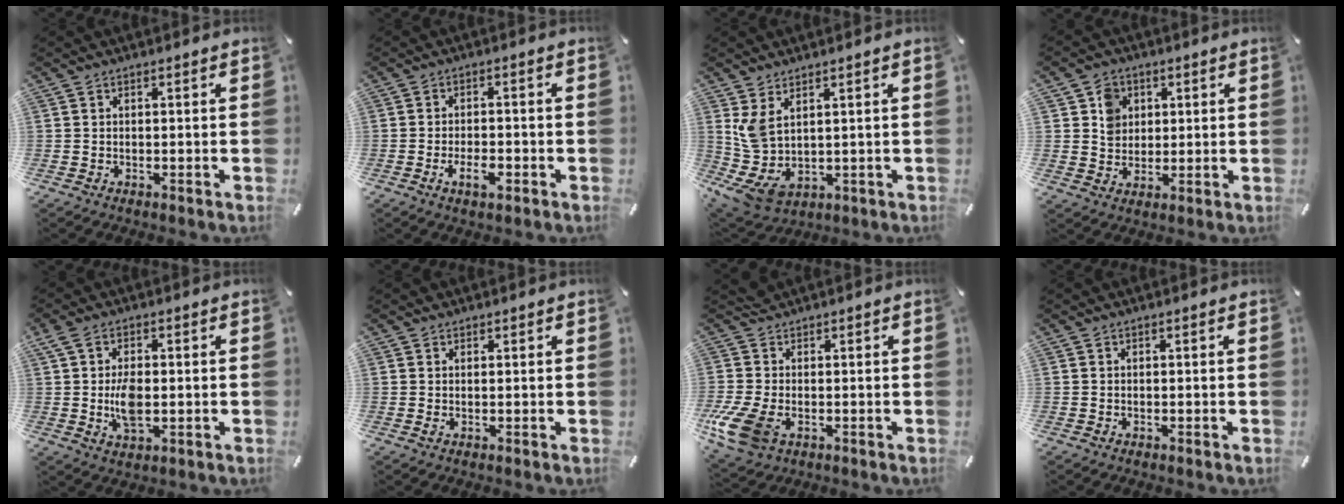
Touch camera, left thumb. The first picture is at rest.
{"total": 4.9, "force": [-2.2, 2.2, 3.8], "torque": [-0.072, 0.008, -0.041]}
{"total": 7.7, "force": [3.2, 5.0, 4.9], "torque": [-0.130, -0.023, 0.063]}
{"total": 6.0, "force": [1.8, 5.6, 1.6], "torque": [-0.024, 0.003, 0.031]}
{"total": 7.6, "force": [-0.4, 3.7, 6.6], "torque": [-0.134, -0.006, -0.010]}
{"total": 0.6, "force": [0.4, 0.4, 0.1], "torque": [0.005, 0.000, 0.006]}
{"total": 10.9, "force": [-1.1, 8.4, 6.9], "torque": [-0.166, 0.001, -0.017]}
{"total": 0.0}